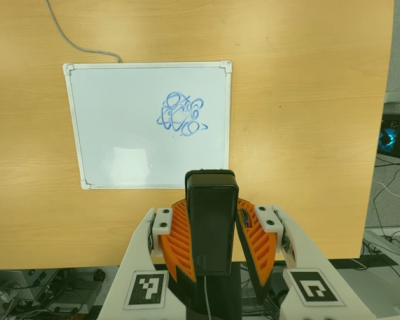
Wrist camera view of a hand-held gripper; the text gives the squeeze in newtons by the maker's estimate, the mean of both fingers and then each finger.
{"total": 9.0, "left": 7.7, "right": 10.3}